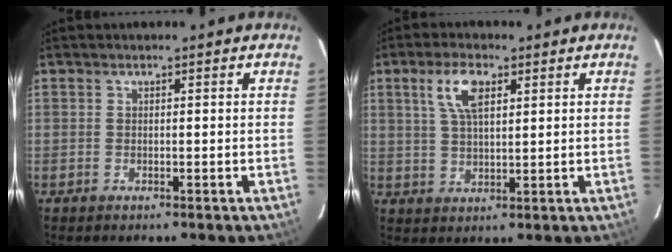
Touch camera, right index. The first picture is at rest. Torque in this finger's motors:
{"motor_torque": [0.86, 0.37, 0.27, 0.07]}